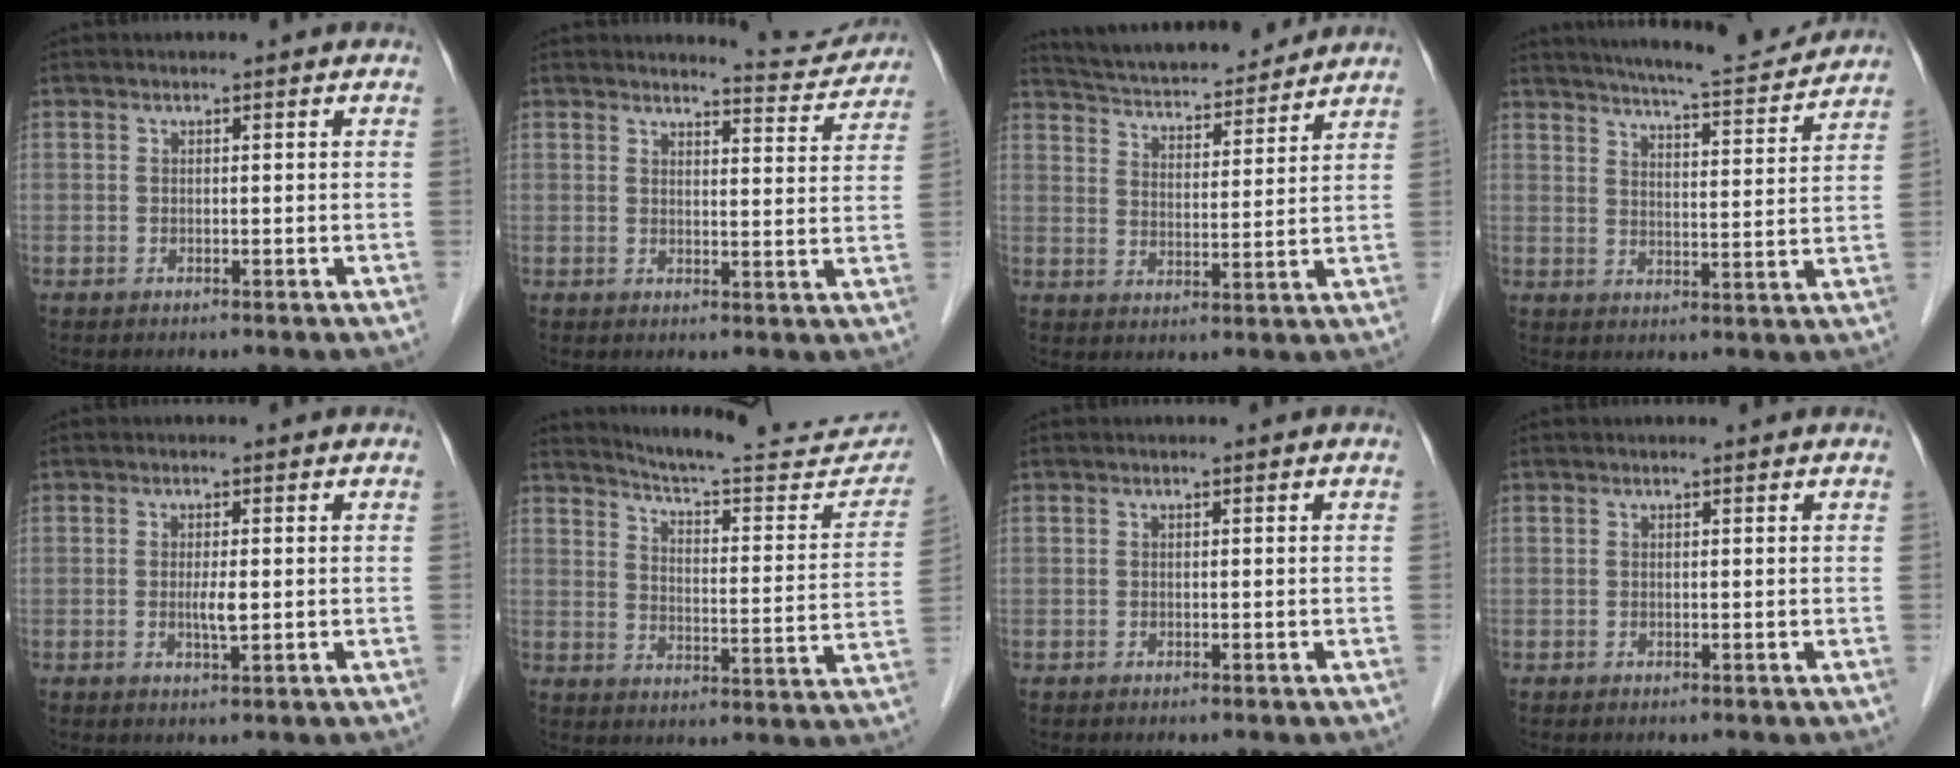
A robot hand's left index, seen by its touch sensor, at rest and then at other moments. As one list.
[{"total": 6.1, "force": [6.1, 0.3, -0.4], "torque": [0.001, -0.023, 0.064]}, {"total": 15.9, "force": [14.9, 2.5, 5.1], "torque": [-0.086, 0.018, 0.227]}, {"total": 13.9, "force": [13.0, 0.8, 4.7], "torque": [-0.074, -0.004, 0.175]}, {"total": 2.2, "force": [0.0, 0.3, 2.1], "torque": [-0.043, -0.003, 0.000]}, {"total": 20.9, "force": [19.8, 2.3, 6.3], "torque": [-0.079, -0.066, 0.246]}, {"total": 0.0}, {"total": 0.6, "force": [0.6, 0.0, 0.2], "torque": [-0.007, 0.002, 0.007]}]